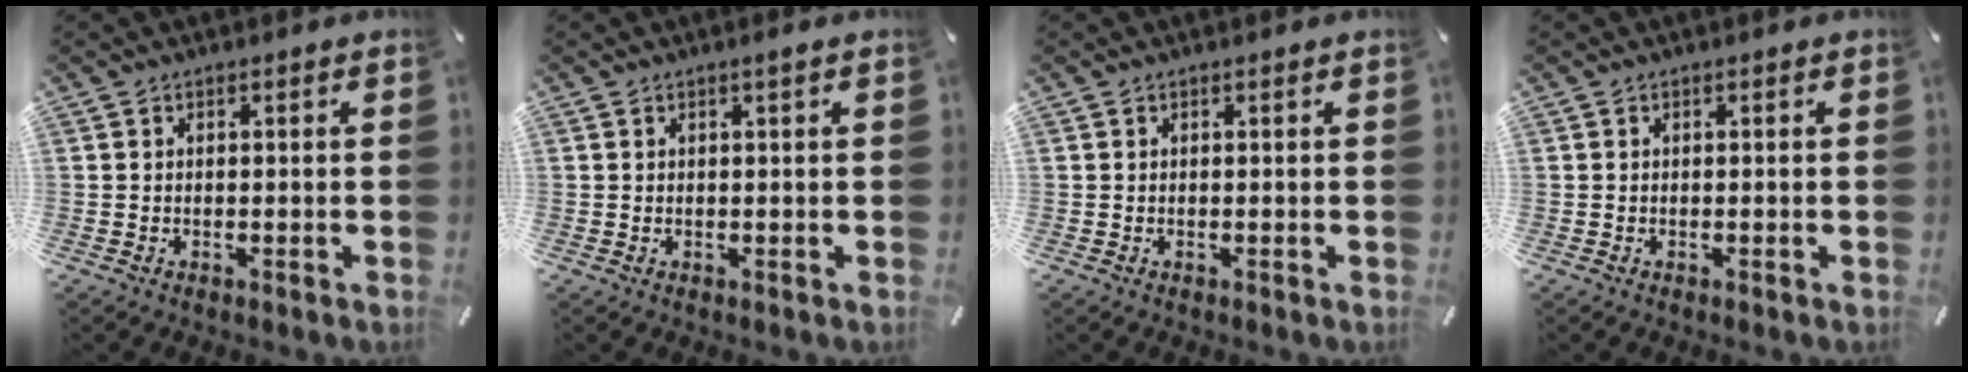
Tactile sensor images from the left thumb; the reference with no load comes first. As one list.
[{"total": 1.2, "force": [0.3, 0.0, 1.1], "torque": [-0.021, 0.000, 0.006]}, {"total": 0.0}, {"total": 0.0}]